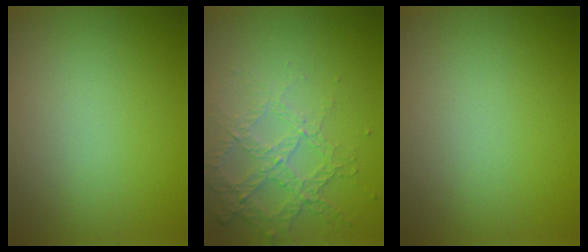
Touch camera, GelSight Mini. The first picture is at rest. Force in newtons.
{"total": 4.3, "press": 2.8, "slide": 3.3}
{"total": 0.0}